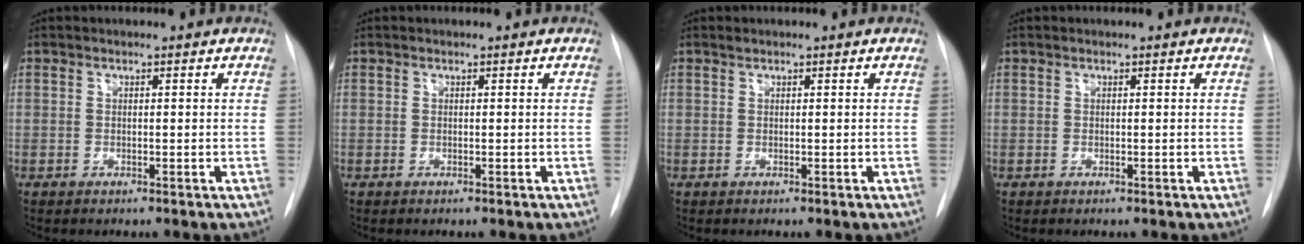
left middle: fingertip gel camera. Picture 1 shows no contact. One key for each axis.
{"total": 0.0}
{"total": 0.0}
{"total": 0.0}